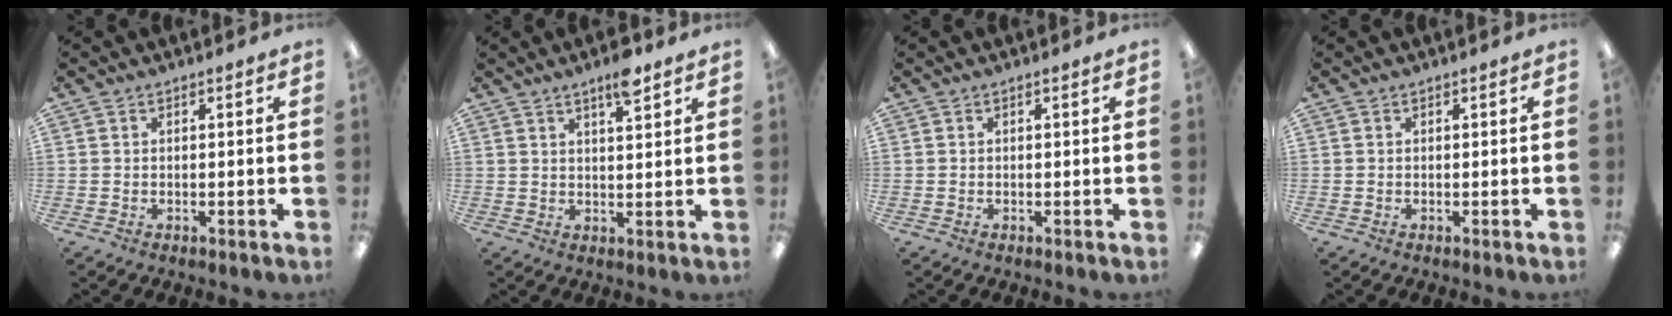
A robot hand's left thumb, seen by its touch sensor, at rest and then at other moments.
{"total": 5.6, "force": [4.0, 1.3, 3.7], "torque": [-0.058, -0.015, 0.065]}
{"total": 0.0}
{"total": 0.0}